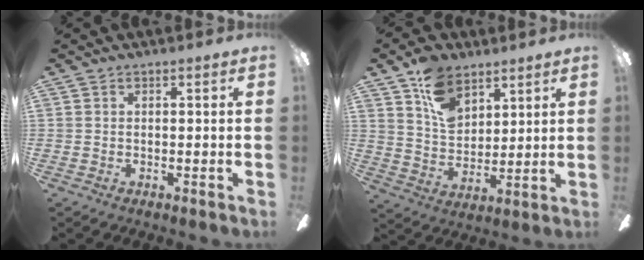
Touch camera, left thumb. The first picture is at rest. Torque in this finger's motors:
{"motor_torque": [1.47, 0.80, 0.99, -0.53, 0.06]}